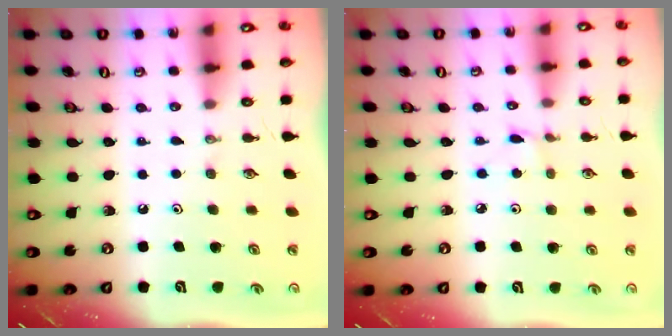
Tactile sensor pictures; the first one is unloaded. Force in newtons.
{"total": 0.8, "press": 0.8, "slide": 0.1}